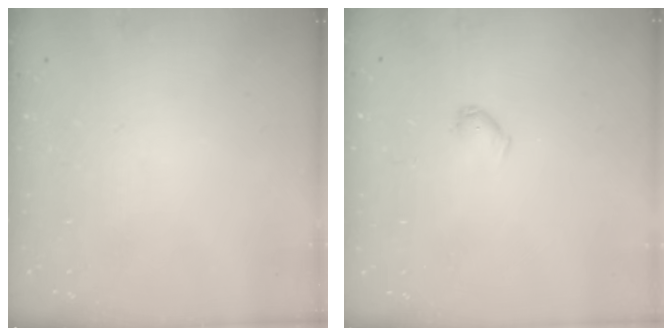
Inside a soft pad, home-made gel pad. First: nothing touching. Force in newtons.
{"total": 3.1, "press": 3.0, "slide": 0.5}